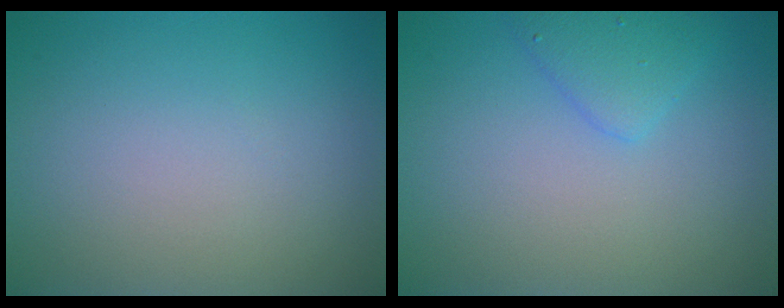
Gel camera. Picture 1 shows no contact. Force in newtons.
{"total": 2.1, "press": 2.1, "slide": 0.1}